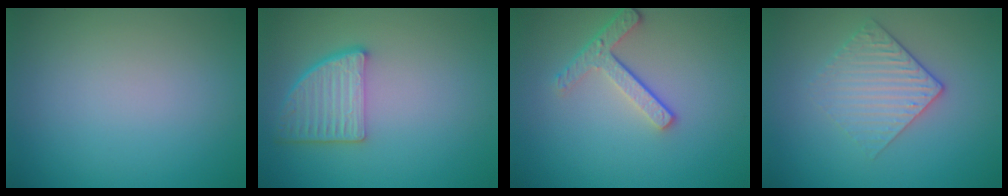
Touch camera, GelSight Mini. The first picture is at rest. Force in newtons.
{"total": 4.6, "press": 3.9, "slide": 2.4}
{"total": 3.3, "press": 2.5, "slide": 2.2}
{"total": 3.1, "press": 2.6, "slide": 1.7}